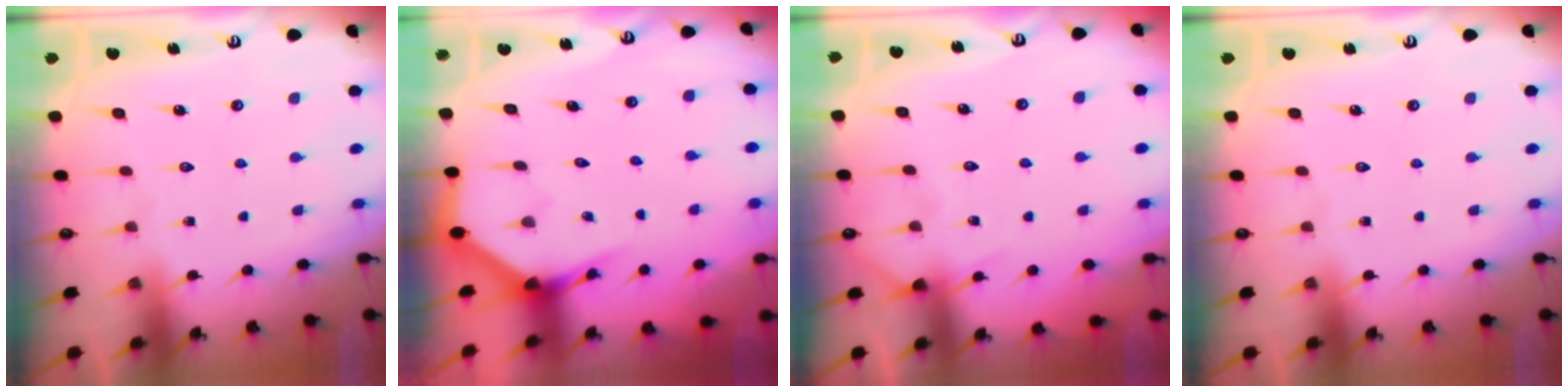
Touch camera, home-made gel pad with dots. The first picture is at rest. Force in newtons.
{"total": 3.8, "press": 3.8, "slide": 0.2}
{"total": 4.1, "press": 4.1, "slide": 0.5}
{"total": 0.0}